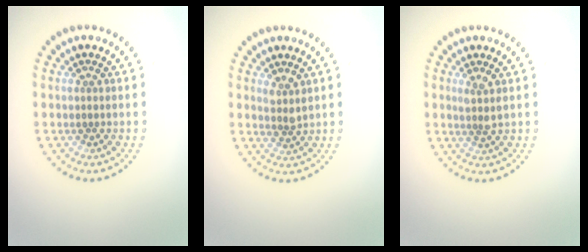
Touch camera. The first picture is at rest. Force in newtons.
{"total": 1.5, "press": 1.2, "slide": 0.9}
{"total": 1.4, "press": 1.1, "slide": 0.9}